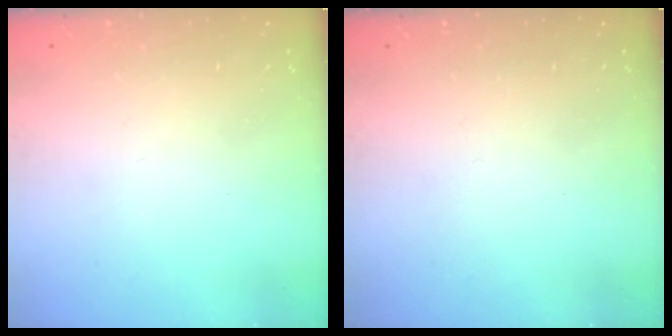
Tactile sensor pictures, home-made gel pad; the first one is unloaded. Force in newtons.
{"total": 0.0}